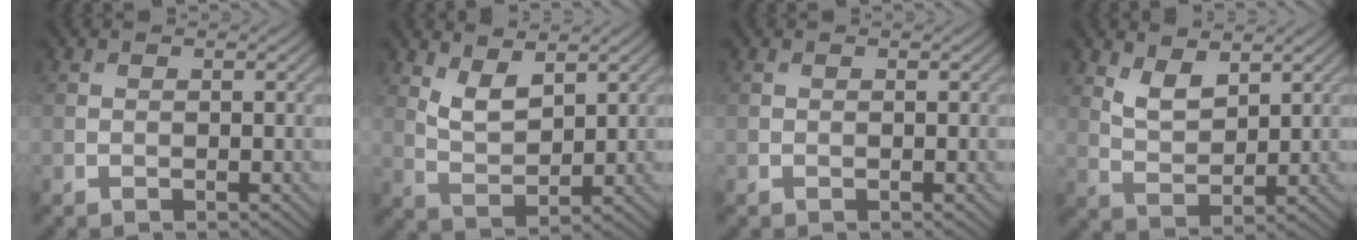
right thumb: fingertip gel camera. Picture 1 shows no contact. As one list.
[{"total": 4.5, "force": [2.8, 2.0, 2.9], "torque": [-0.069, -0.011, 0.060]}, {"total": 0.0}, {"total": 4.3, "force": [2.8, 1.9, 2.7], "torque": [-0.062, -0.011, 0.058]}]